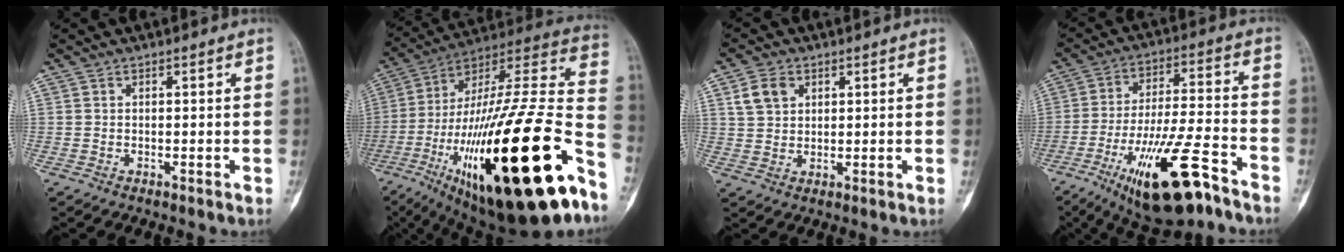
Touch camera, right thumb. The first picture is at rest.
{"total": 42.7, "force": [-15.9, 11.2, 38.1], "torque": [-0.593, 0.032, -0.255]}
{"total": 5.3, "force": [2.2, 3.9, 2.7], "torque": [-0.037, -0.003, 0.046]}
{"total": 19.4, "force": [-11.0, 5.2, 15.0], "torque": [-0.276, 0.049, -0.184]}